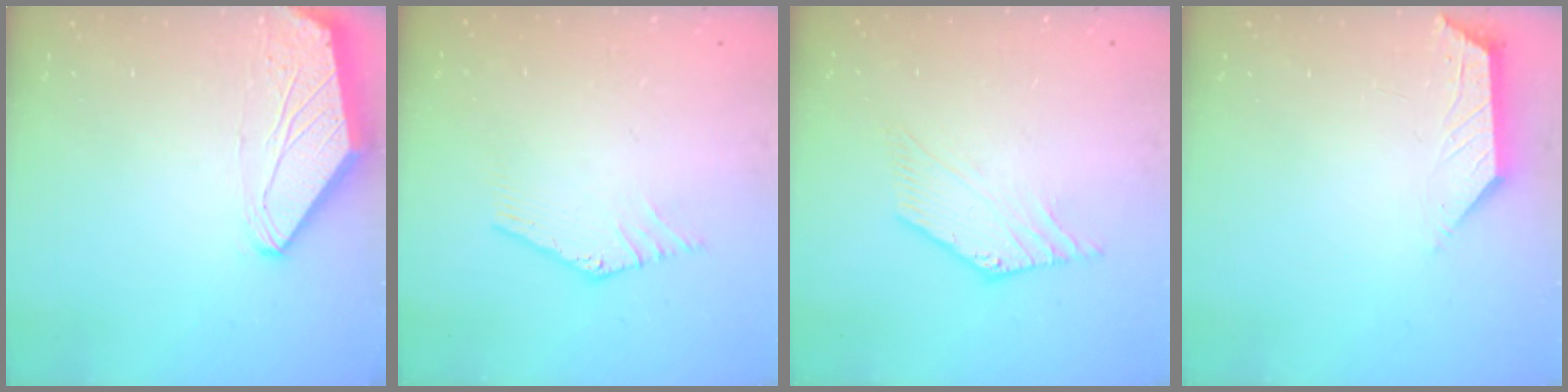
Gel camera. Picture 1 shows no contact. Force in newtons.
{"total": 0.0}
{"total": 3.5, "press": 3.5, "slide": 0.4}
{"total": 1.9, "press": 1.9, "slide": 0.4}